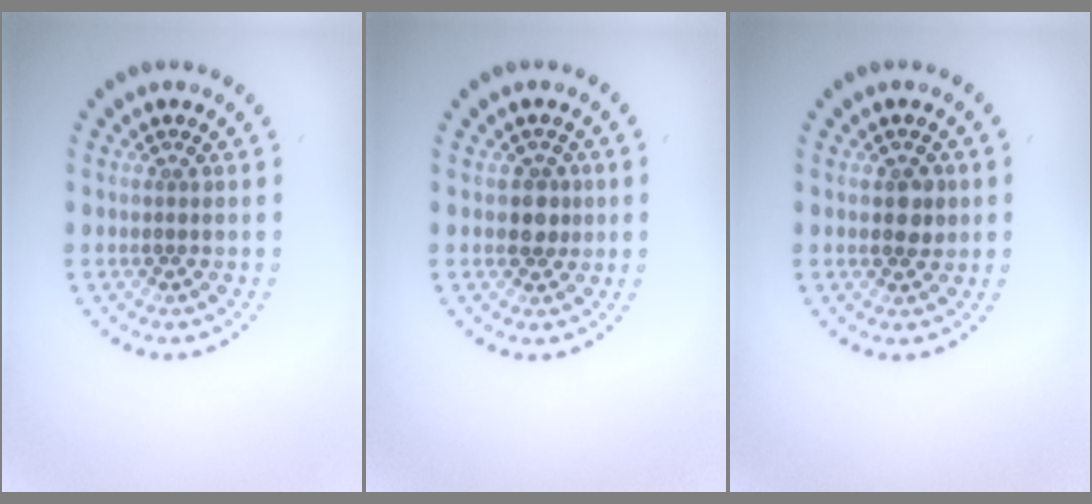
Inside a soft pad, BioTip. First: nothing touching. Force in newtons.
{"total": 1.9, "press": 1.7, "slide": 0.8}
{"total": 1.8, "press": 1.8, "slide": 0.1}